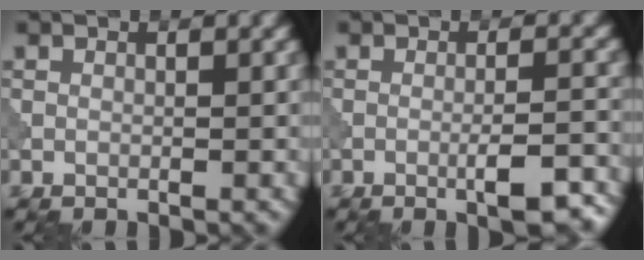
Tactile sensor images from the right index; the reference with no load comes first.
{"total": 4.8, "force": [-2.3, 1.0, 4.1], "torque": [-0.060, 0.005, -0.032]}